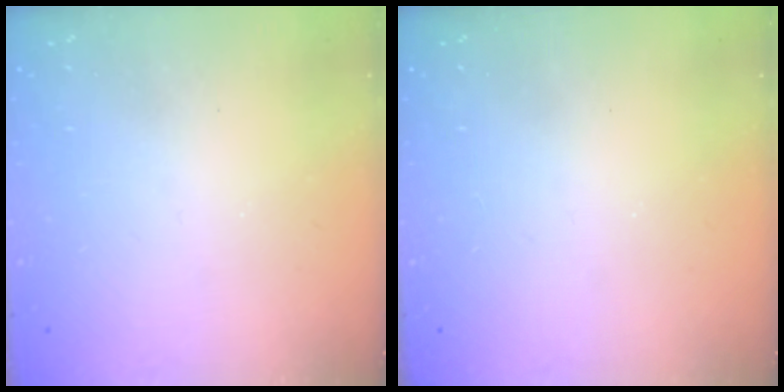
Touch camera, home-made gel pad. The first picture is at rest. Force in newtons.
{"total": 0.0}